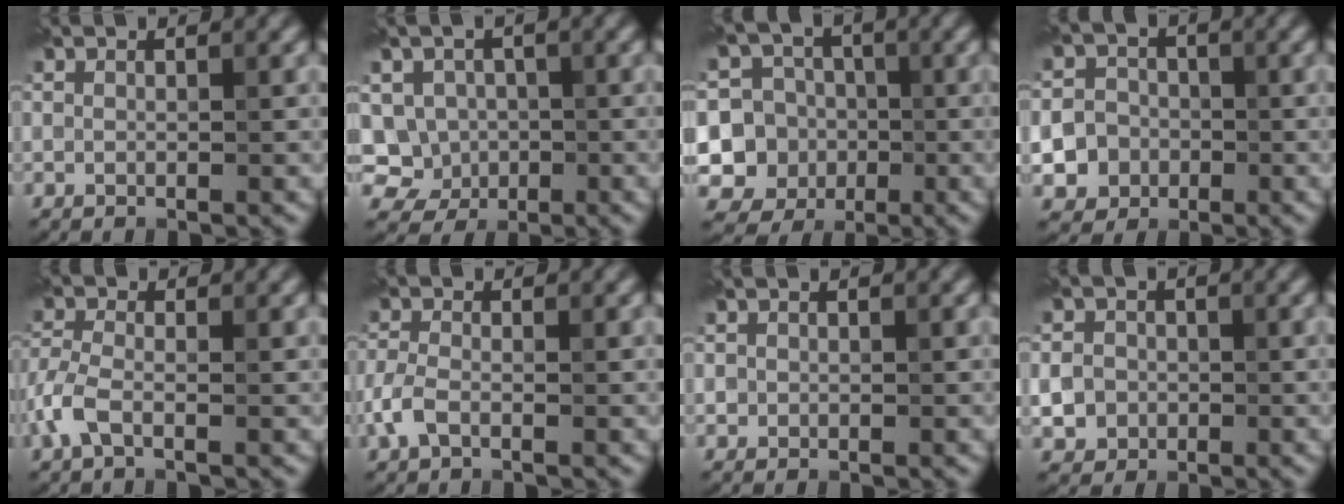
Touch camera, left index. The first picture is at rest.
{"total": 4.7, "force": [-0.3, 4.5, 1.4], "torque": [-0.015, 0.013, -0.027]}
{"total": 8.7, "force": [-1.7, 8.3, 2.0], "torque": [-0.031, 0.006, -0.053]}
{"total": 8.9, "force": [-3.2, 8.0, 2.3], "torque": [-0.041, -0.018, -0.088]}
{"total": 3.0, "force": [-1.3, 1.4, 2.3], "torque": [-0.060, 0.004, -0.040]}
{"total": 2.4, "force": [-1.1, 1.3, 1.7], "torque": [-0.041, 0.003, -0.031]}
{"total": 0.6, "force": [0.0, 0.6, 0.0], "torque": [0.007, -0.003, -0.002]}
{"total": 4.7, "force": [-1.0, 4.3, 1.5], "torque": [-0.008, 0.001, -0.038]}